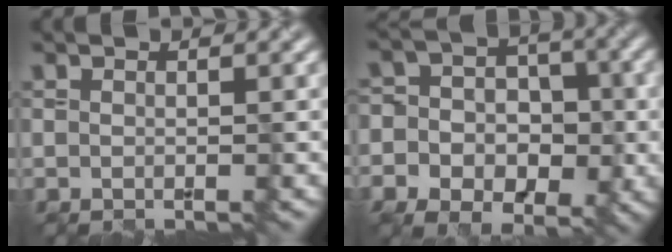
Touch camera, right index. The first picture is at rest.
{"total": 8.5, "force": [-3.5, 7.1, 3.2], "torque": [-0.034, 0.009, -0.069]}